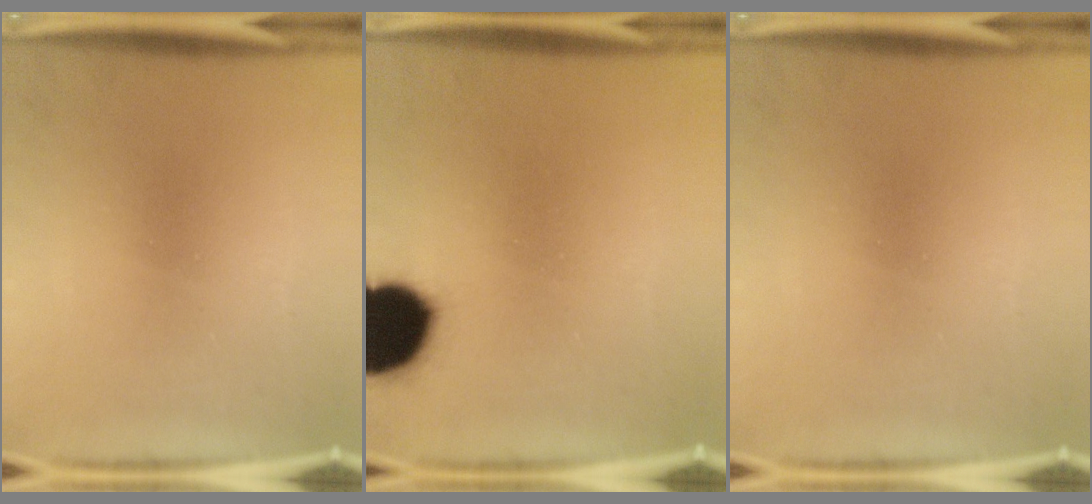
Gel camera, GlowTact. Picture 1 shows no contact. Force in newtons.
{"total": 19.6}
{"total": 0.0}